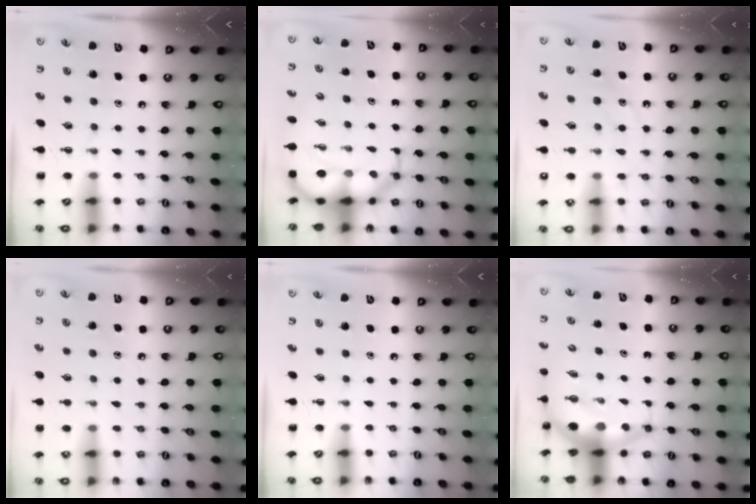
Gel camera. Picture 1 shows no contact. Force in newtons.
{"total": 10.8, "press": 10.3, "slide": 2.9}
{"total": 12.4, "press": 12.3, "slide": 1.2}
{"total": 7.6, "press": 7.4, "slide": 1.9}
{"total": 0.0}
{"total": 7.3, "press": 7.1, "slide": 1.5}